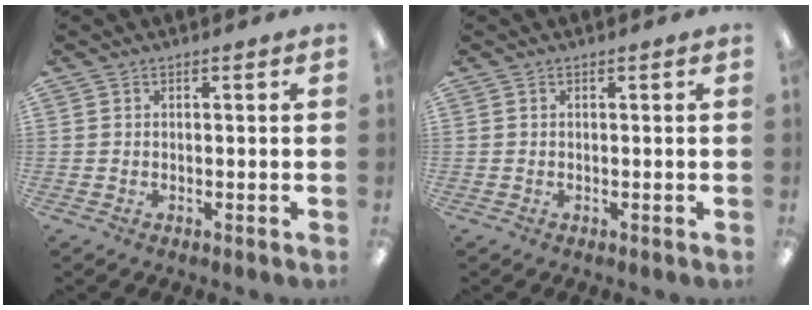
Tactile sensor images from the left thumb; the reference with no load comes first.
{"total": 0.0}